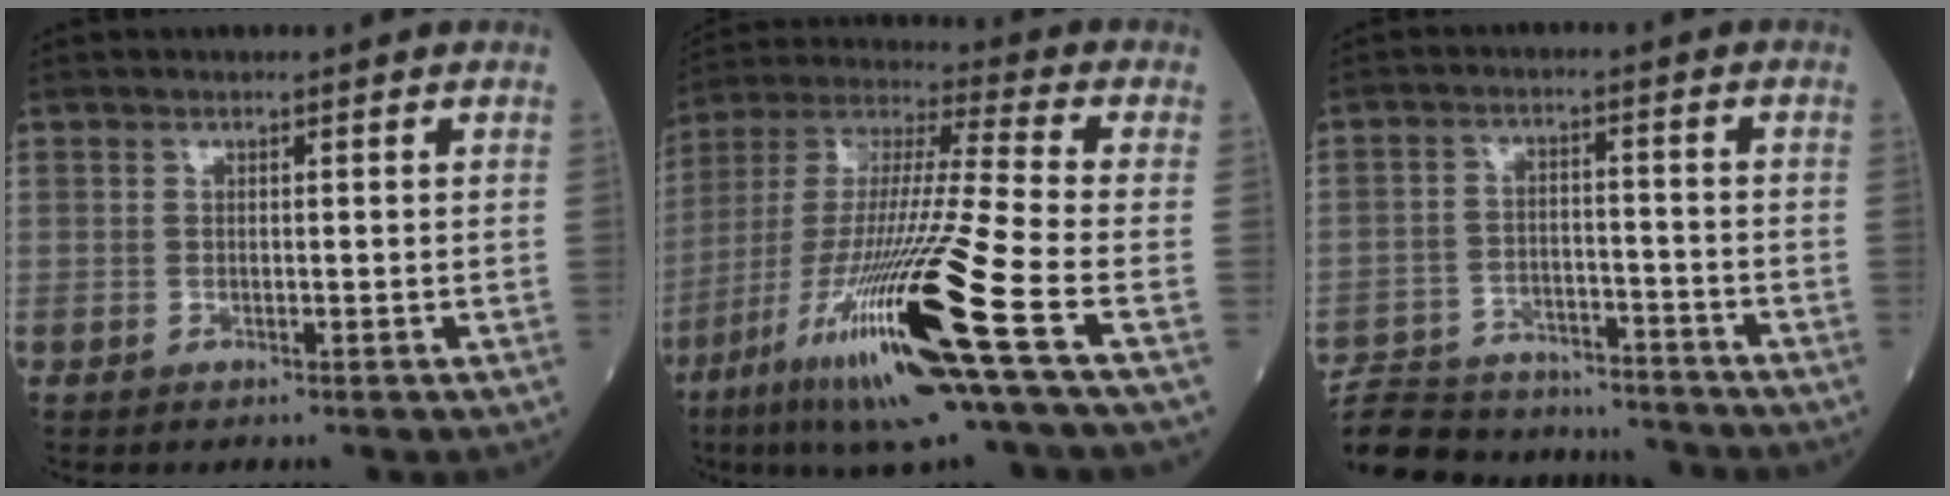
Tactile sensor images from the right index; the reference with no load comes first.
{"total": 23.4, "force": [-10.2, -0.4, 21.1], "torque": [-0.413, -0.051, -0.193]}
{"total": 18.8, "force": [-17.5, 4.3, 5.5], "torque": [-0.126, 0.001, -0.260]}